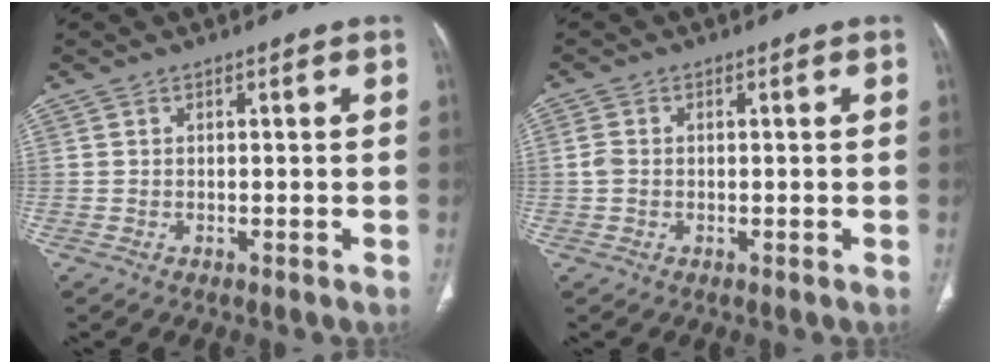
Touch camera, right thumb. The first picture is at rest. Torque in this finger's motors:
{"motor_torque": [-0.26, -0.51, 0.23, 0.27, -0.01]}